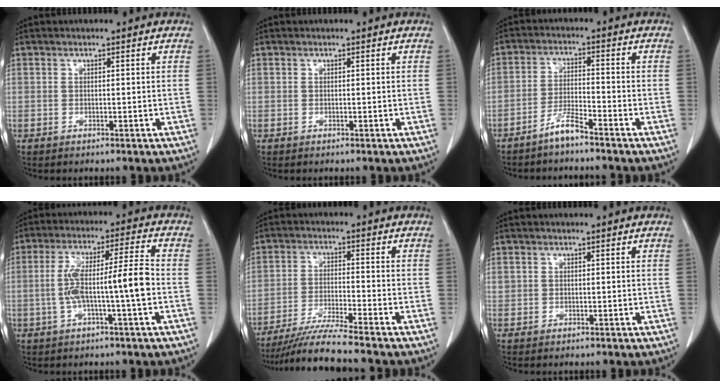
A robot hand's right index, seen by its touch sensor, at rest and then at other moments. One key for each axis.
{"total": 0.0}
{"total": 4.1, "fx": -3.5, "fy": 0.0, "fz": 2.3, "tx": -0.046, "ty": -0.006, "tz": -0.071}
{"total": 10.0, "fx": -1.7, "fy": 0.1, "fz": 9.9, "tx": -0.185, "ty": 0.024, "tz": -0.032}
{"total": 8.2, "fx": -7.3, "fy": -2.2, "fz": 3.1, "tx": -0.055, "ty": -0.027, "tz": -0.134}
{"total": 0.9, "fx": 0.3, "fy": 0.9, "fz": 0.2, "tx": 0.005, "ty": 0.007, "tz": 0.004}